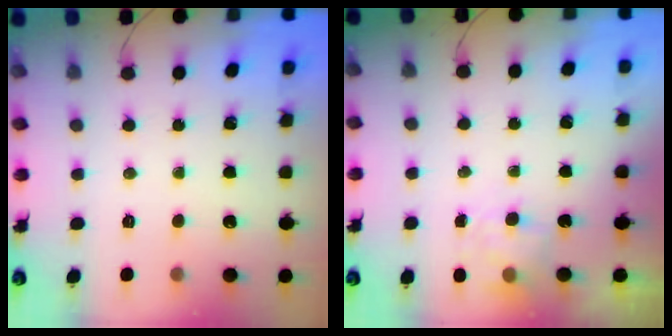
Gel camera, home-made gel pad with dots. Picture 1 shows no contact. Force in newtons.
{"total": 5.6, "press": 5.5, "slide": 1.1}